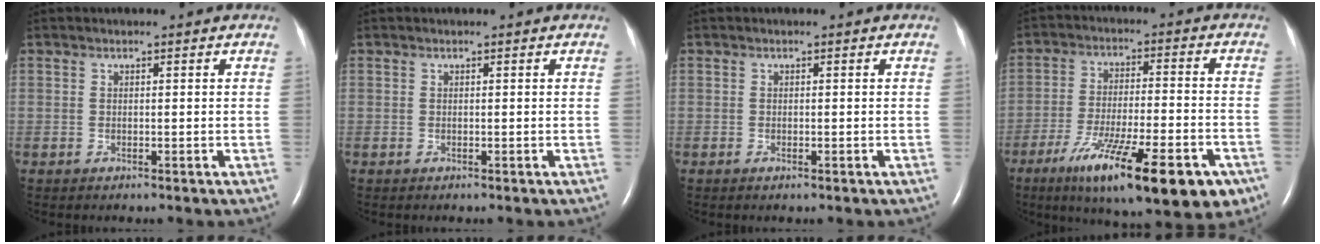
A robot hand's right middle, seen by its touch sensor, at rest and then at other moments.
{"total": 0.0}
{"total": 0.6, "force": [-0.3, 0.2, 0.5], "torque": [-0.009, -0.001, -0.003]}
{"total": 20.1, "force": [-11.7, 4.3, 15.8], "torque": [-0.210, -0.030, -0.181]}